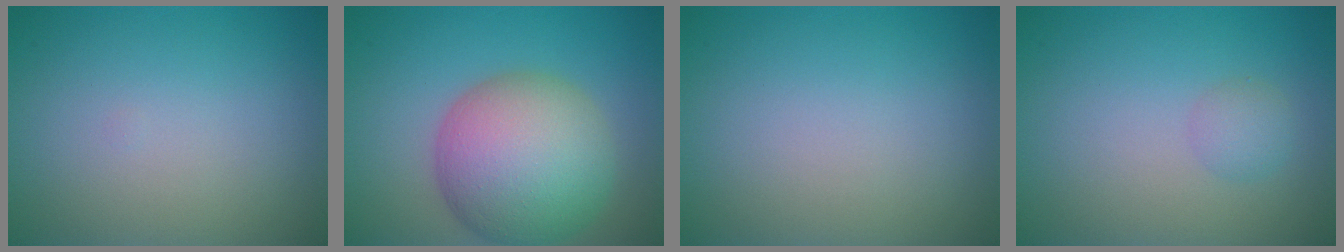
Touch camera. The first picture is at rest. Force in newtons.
{"total": 10.3, "press": 10.2, "slide": 0.5}
{"total": 0.0}
{"total": 1.4, "press": 1.4, "slide": 0.0}